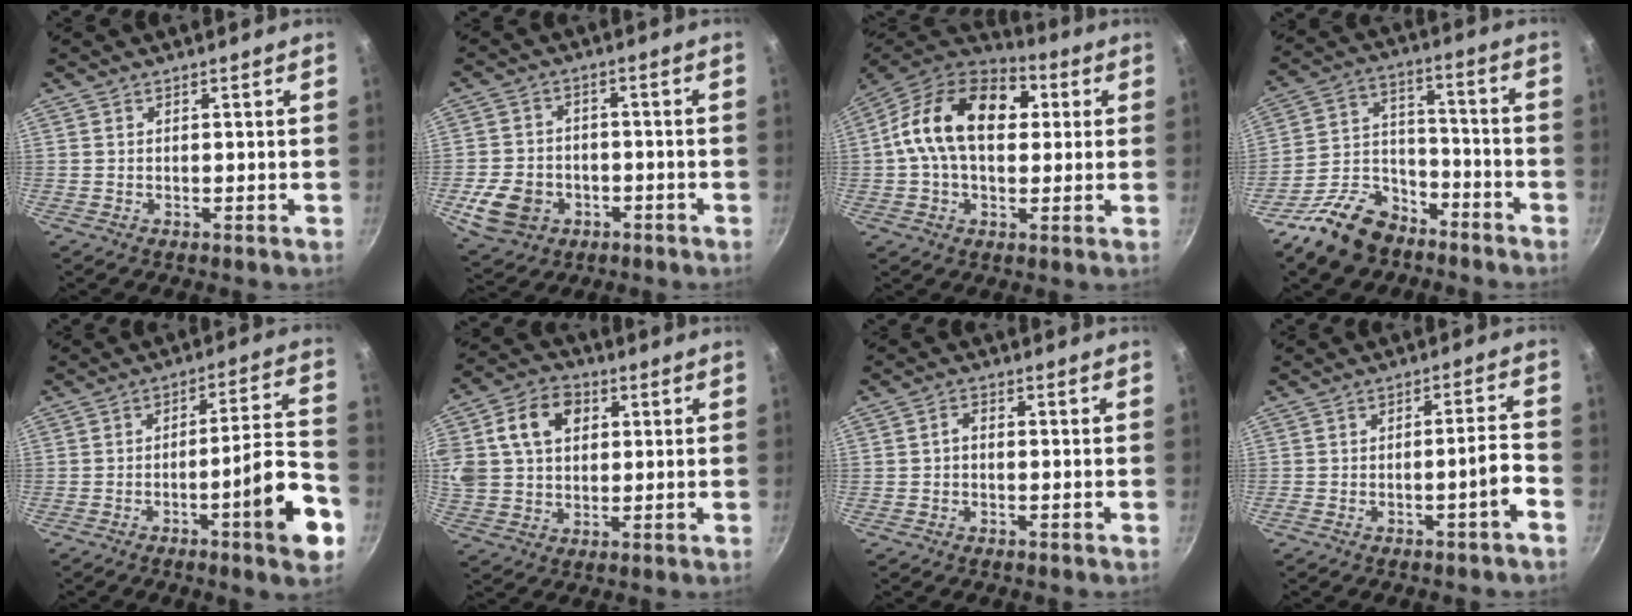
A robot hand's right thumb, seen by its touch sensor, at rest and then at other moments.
{"total": 11.1, "force": [-3.6, 8.2, 6.6], "torque": [-0.126, 0.018, -0.052]}
{"total": 19.5, "force": [3.2, 12.8, 14.4], "torque": [-0.210, 0.025, 0.031]}
{"total": 15.1, "force": [-10.5, 8.9, 6.3], "torque": [-0.094, 0.087, -0.183]}
{"total": 14.2, "force": [-6.1, 2.2, 12.7], "torque": [-0.168, 0.041, -0.093]}
{"total": 18.9, "force": [5.2, 14.2, 11.3], "torque": [-0.239, 0.033, 0.088]}
{"total": 1.9, "force": [-0.4, 1.3, 1.3], "torque": [-0.022, 0.013, -0.009]}
{"total": 5.2, "force": [-2.7, 0.1, 4.4], "torque": [-0.075, 0.032, -0.034]}